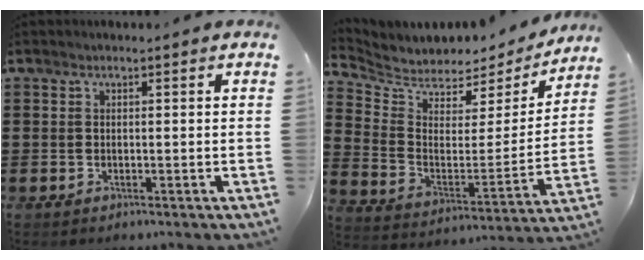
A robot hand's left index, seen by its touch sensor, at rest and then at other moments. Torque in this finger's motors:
{"motor_torque": [1.04, -1.10, 0.17, 0.03]}